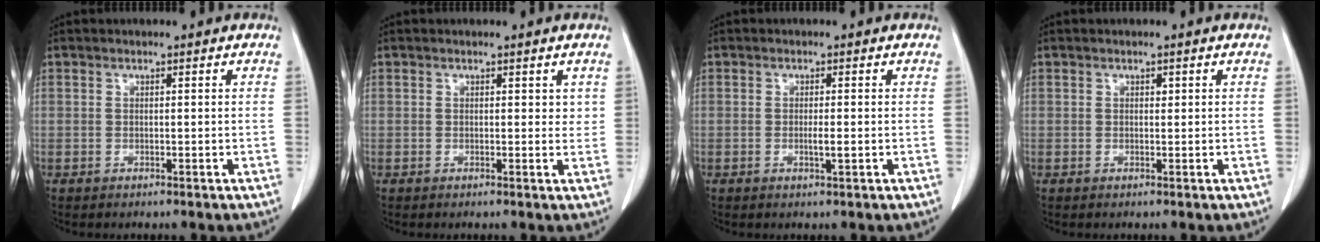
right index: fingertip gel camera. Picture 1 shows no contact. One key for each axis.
{"total": 1.5, "fx": 0.8, "fy": 1.1, "fz": 0.8, "tx": 0.002, "ty": -0.003, "tz": 0.008}
{"total": 1.6, "fx": -0.4, "fy": 0.0, "fz": 1.6, "tx": -0.030, "ty": -0.003, "tz": -0.006}
{"total": 0.5, "fx": 0.2, "fy": 0.4, "fz": 0.3, "tx": -0.003, "ty": 0.000, "tz": 0.003}